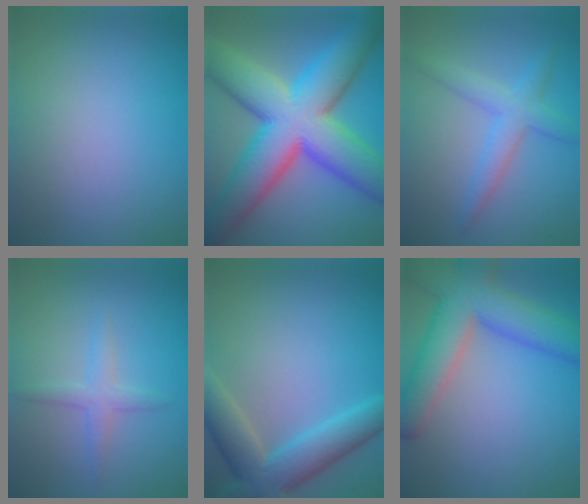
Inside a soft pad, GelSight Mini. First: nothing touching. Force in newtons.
{"total": 15.0, "press": 15.0, "slide": 0.6}
{"total": 3.2, "press": 3.2, "slide": 0.1}
{"total": 1.7, "press": 1.7, "slide": 0.1}
{"total": 7.0, "press": 7.0, "slide": 0.4}
{"total": 8.8, "press": 8.8, "slide": 0.5}